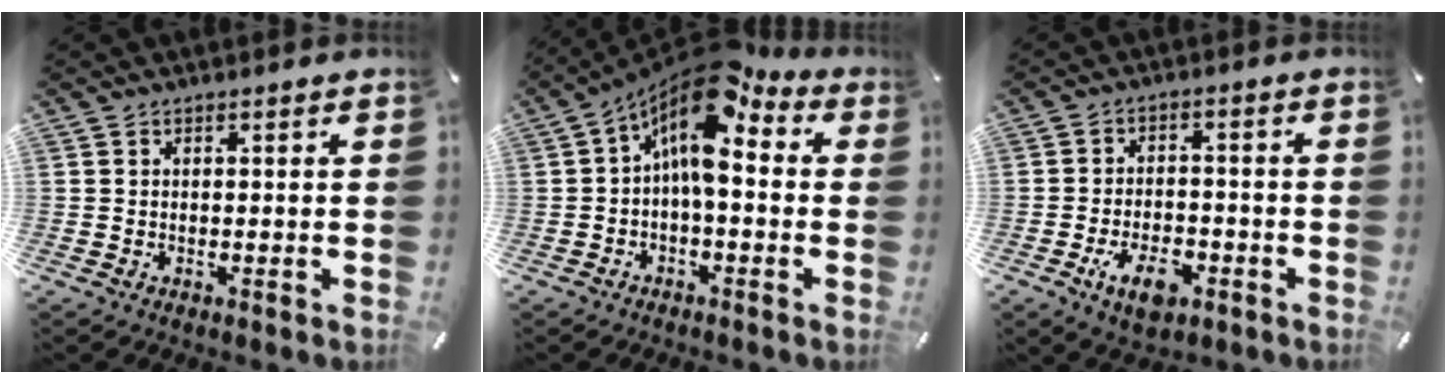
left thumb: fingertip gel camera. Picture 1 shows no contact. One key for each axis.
{"total": 11.2, "fx": 4.9, "fy": 4.9, "fz": 8.7, "tx": -0.172, "ty": -0.044, "tz": 0.083}
{"total": 8.0, "fx": -4.0, "fy": 4.4, "fz": 5.4, "tx": -0.106, "ty": 0.009, "tz": -0.073}